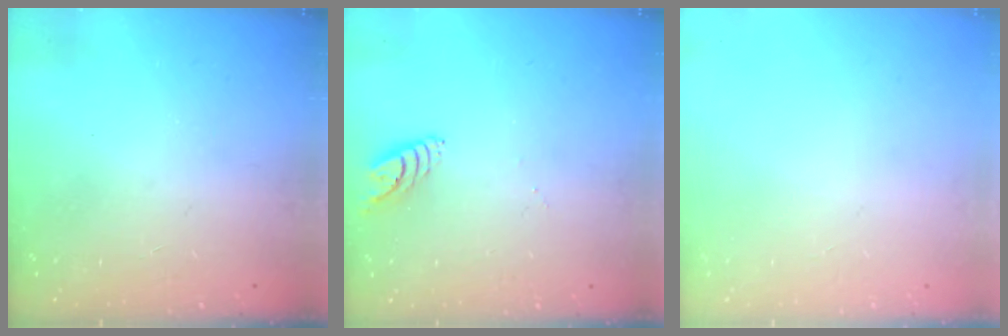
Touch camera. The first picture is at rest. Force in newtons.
{"total": 5.8, "press": 5.8, "slide": 0.5}
{"total": 0.0}